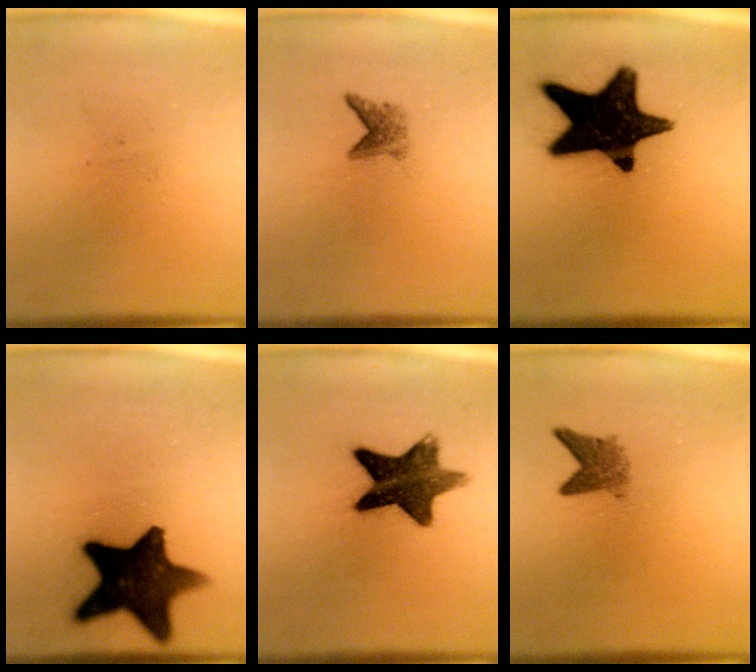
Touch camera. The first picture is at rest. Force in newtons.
{"total": 2.1}
{"total": 18.6}
{"total": 15.9}
{"total": 11.9}
{"total": 3.0}